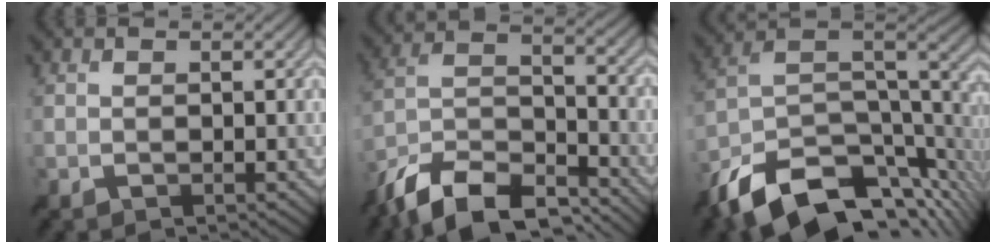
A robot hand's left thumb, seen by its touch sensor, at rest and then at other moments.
{"total": 14.3, "force": [-11.6, 4.8, 7.0], "torque": [-0.163, 0.003, -0.209]}
{"total": 14.6, "force": [-8.6, 6.9, 9.7], "torque": [-0.220, -0.012, -0.141]}